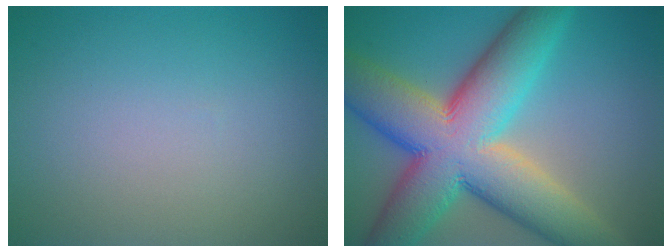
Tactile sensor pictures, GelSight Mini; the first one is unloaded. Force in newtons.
{"total": 14.6, "press": 14.6, "slide": 0.7}